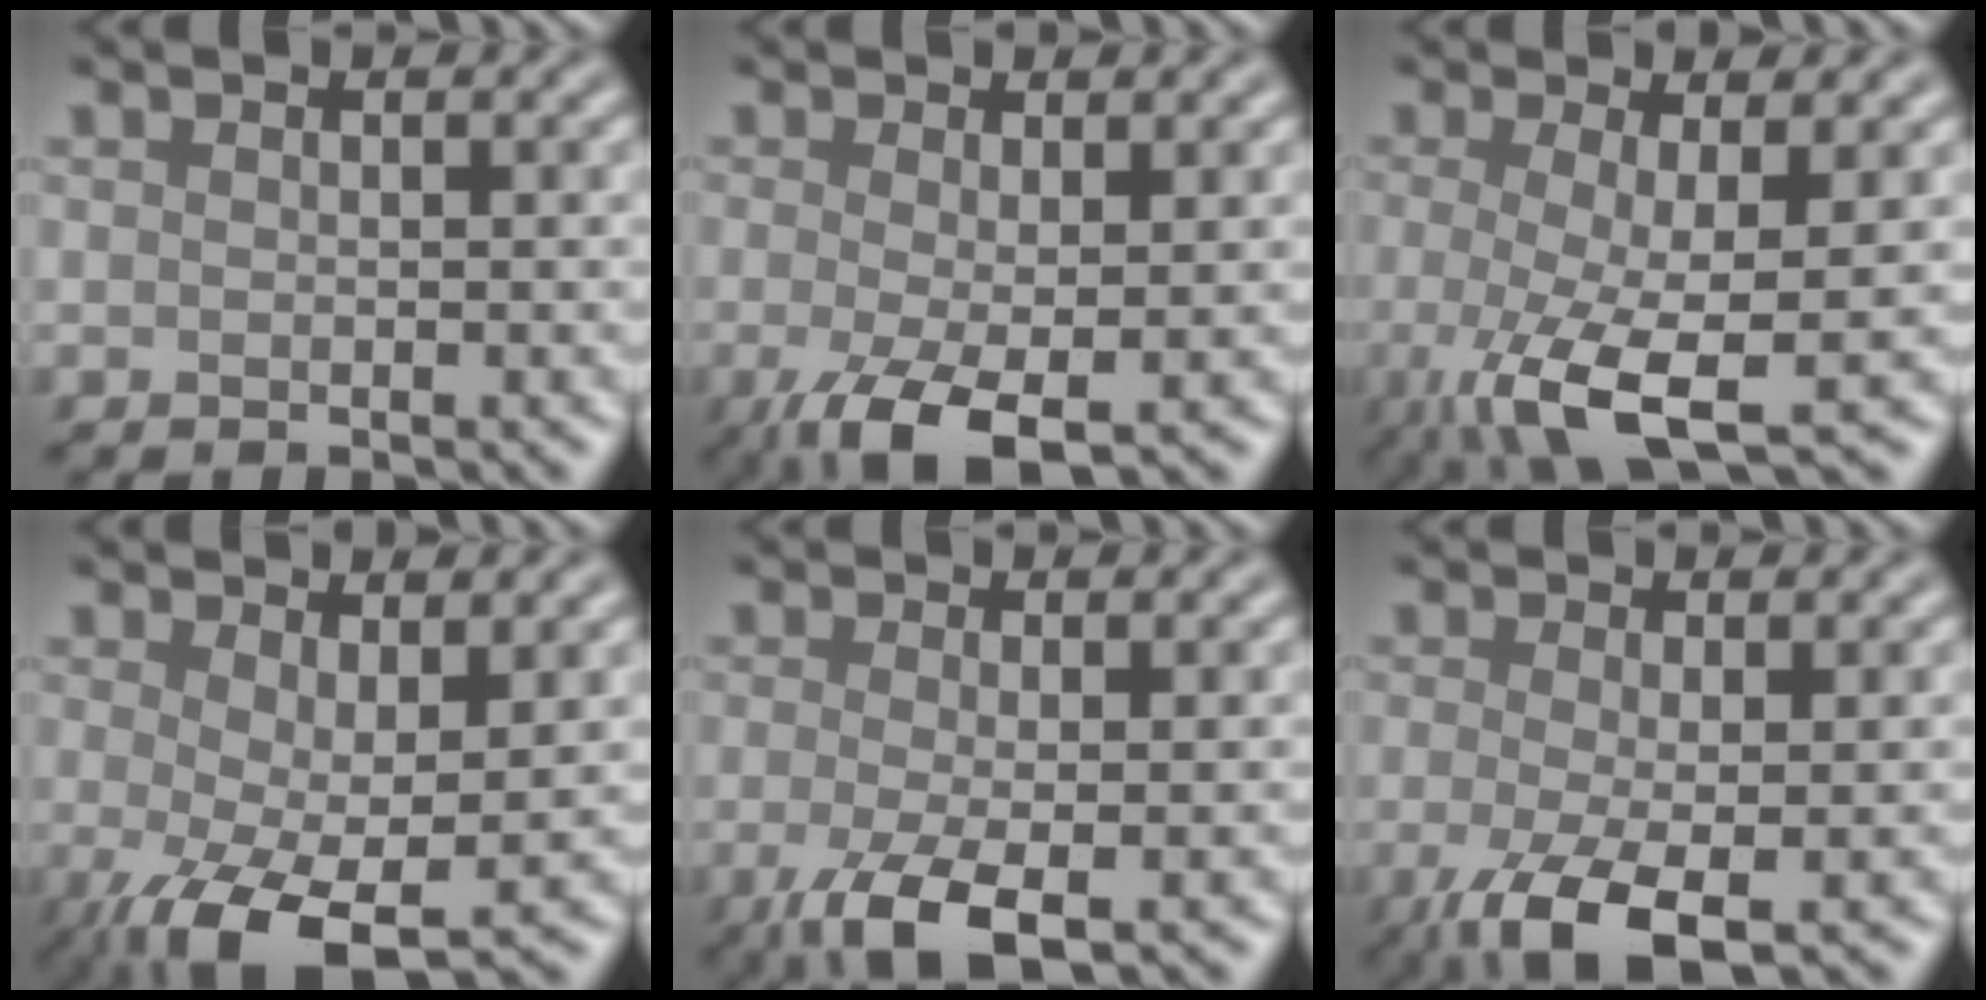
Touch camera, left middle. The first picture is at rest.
{"total": 4.2, "force": [-1.8, 0.8, 3.7], "torque": [-0.082, -0.009, -0.021]}
{"total": 6.6, "force": [-1.9, 1.4, 6.2], "torque": [-0.119, -0.011, -0.024]}
{"total": 5.5, "force": [-1.5, 1.6, 5.0], "torque": [-0.106, -0.008, -0.013]}
{"total": 4.4, "force": [-2.2, 0.9, 3.7], "torque": [-0.079, -0.004, -0.033]}
{"total": 5.0, "force": [-2.4, 1.1, 4.2], "torque": [-0.090, -0.008, -0.035]}